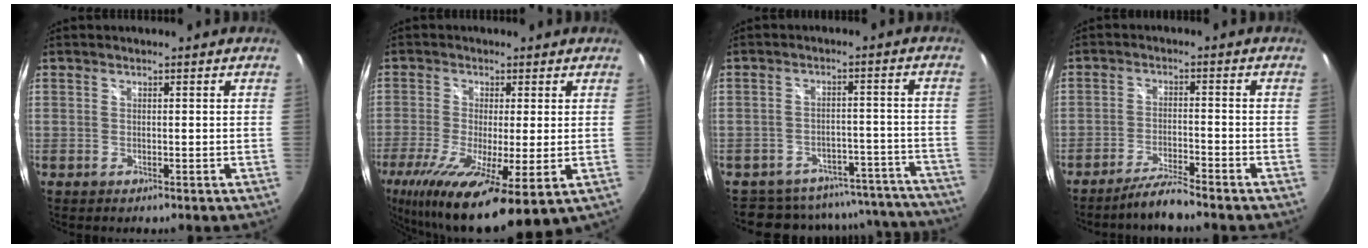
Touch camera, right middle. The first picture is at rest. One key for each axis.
{"total": 16.6, "fx": -6.8, "fy": 3.5, "fz": 14.8, "tx": -0.288, "ty": -0.068, "tz": -0.112}
{"total": 19.3, "fx": -17.7, "fy": 7.0, "fz": 3.1, "tx": -0.051, "ty": 0.056, "tz": -0.210}
{"total": 5.1, "fx": -4.7, "fy": -0.5, "fz": 2.0, "tx": -0.058, "ty": -0.003, "tz": -0.088}